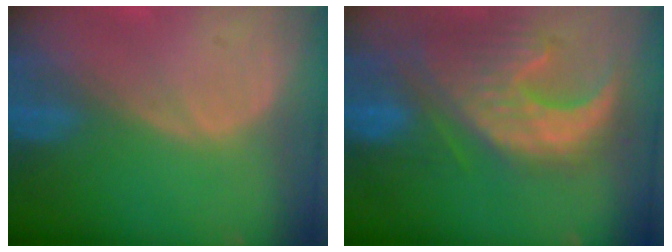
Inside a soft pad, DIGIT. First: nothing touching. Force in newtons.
{"total": 12.8, "press": 11.2, "slide": 6.3}